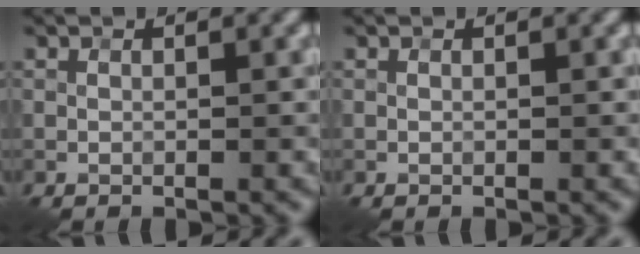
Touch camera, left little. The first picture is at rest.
{"total": 0.0}